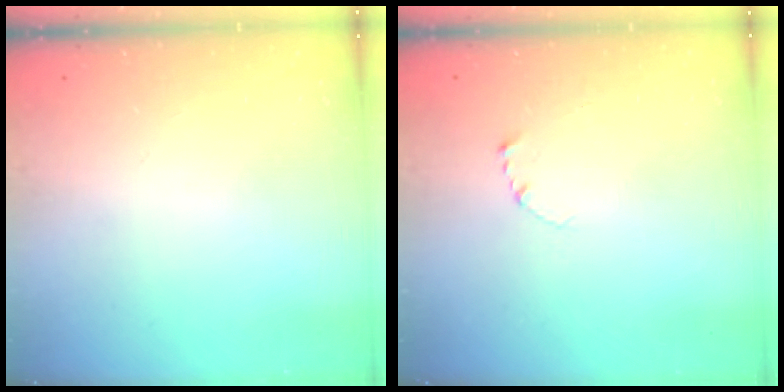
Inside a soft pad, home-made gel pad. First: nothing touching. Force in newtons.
{"total": 2.7, "press": 2.7, "slide": 0.3}